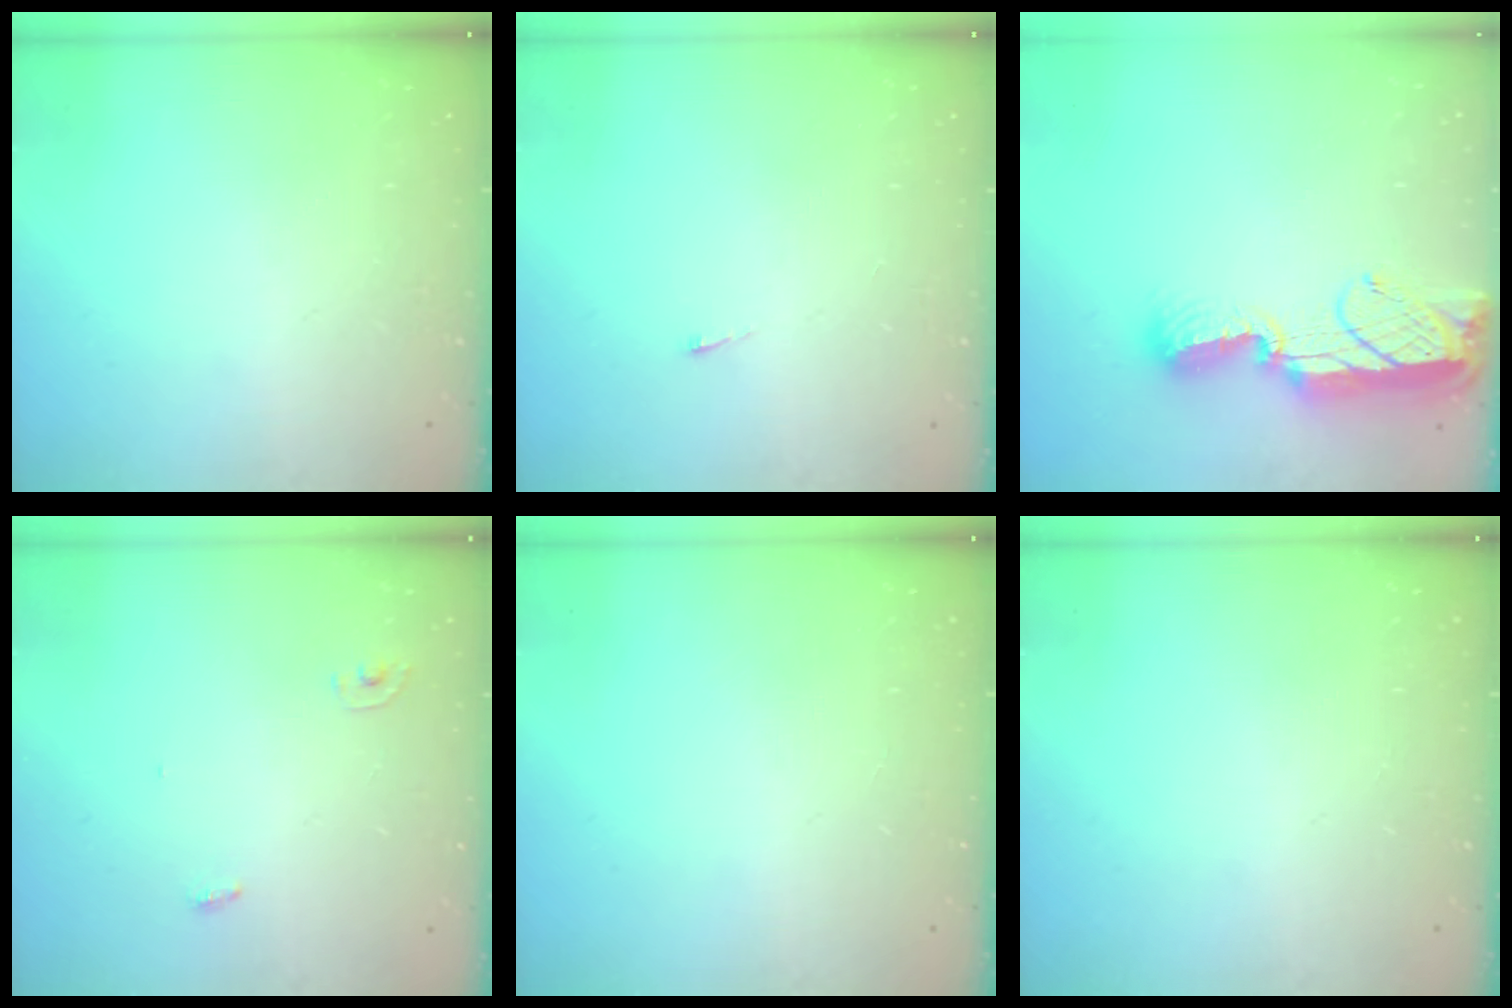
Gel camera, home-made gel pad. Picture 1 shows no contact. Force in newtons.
{"total": 2.7, "press": 2.7, "slide": 0.4}
{"total": 12.4, "press": 12.3, "slide": 1.2}
{"total": 2.8, "press": 2.8, "slide": 0.1}
{"total": 0.0}
{"total": 0.0}